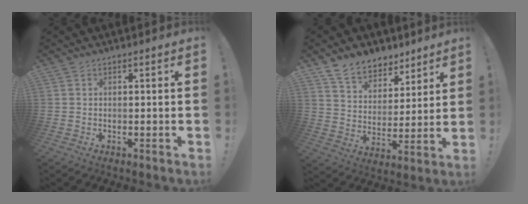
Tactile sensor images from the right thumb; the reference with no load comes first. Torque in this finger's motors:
{"motor_torque": [0.02, 0.15, 0.19, 0.18, 0.01]}